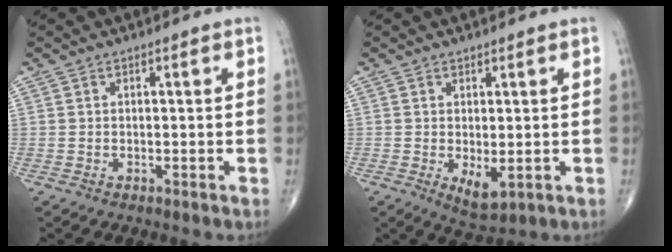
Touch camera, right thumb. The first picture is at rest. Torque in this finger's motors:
{"motor_torque": [-0.20, 0.55, 0.25, 0.23, 0.06]}